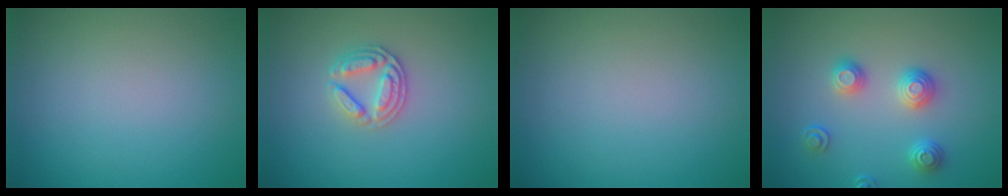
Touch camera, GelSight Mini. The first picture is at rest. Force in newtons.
{"total": 2.6, "press": 2.5, "slide": 0.6}
{"total": 0.0}
{"total": 3.0, "press": 2.6, "slide": 1.3}